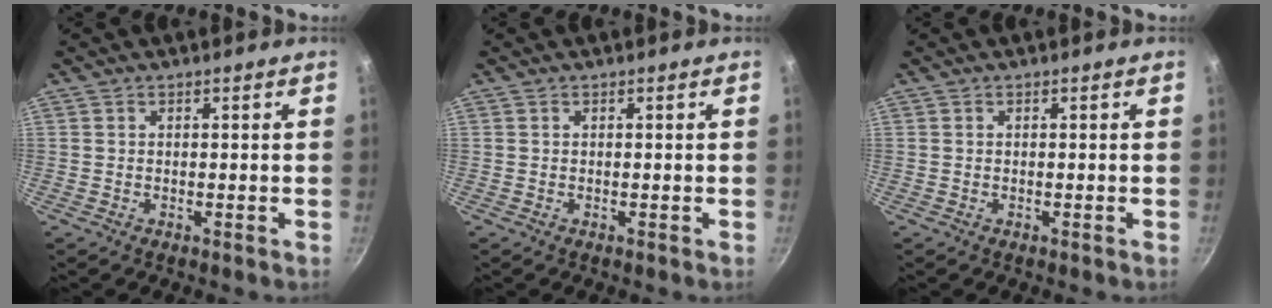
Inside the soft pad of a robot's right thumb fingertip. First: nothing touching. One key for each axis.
{"total": 0.0}
{"total": 0.0}